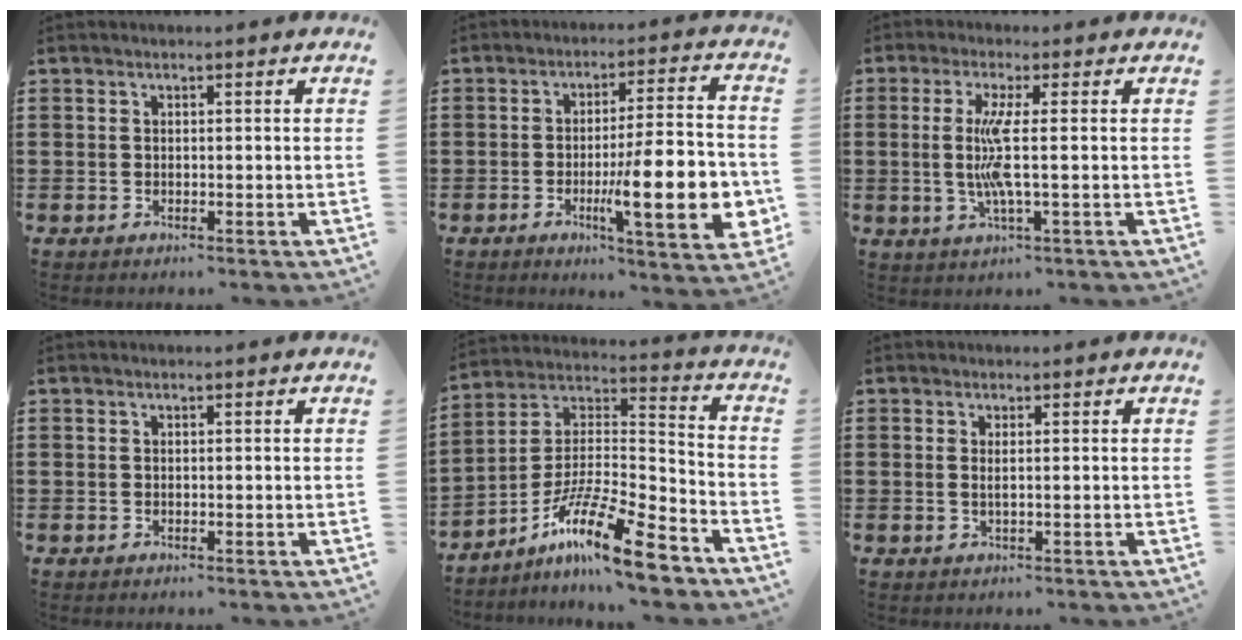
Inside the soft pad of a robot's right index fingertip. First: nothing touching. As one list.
[{"total": 14.9, "force": [-3.8, 3.3, 14.0], "torque": [-0.211, -0.008, -0.060]}, {"total": 6.4, "force": [-0.1, -0.1, 6.4], "torque": [-0.147, -0.022, -0.014]}, {"total": 0.0}, {"total": 15.7, "force": [-11.3, 2.5, 10.6], "torque": [-0.190, 0.027, -0.204]}, {"total": 1.0, "force": [0.1, -0.1, 1.0], "torque": [-0.020, -0.004, 0.001]}]